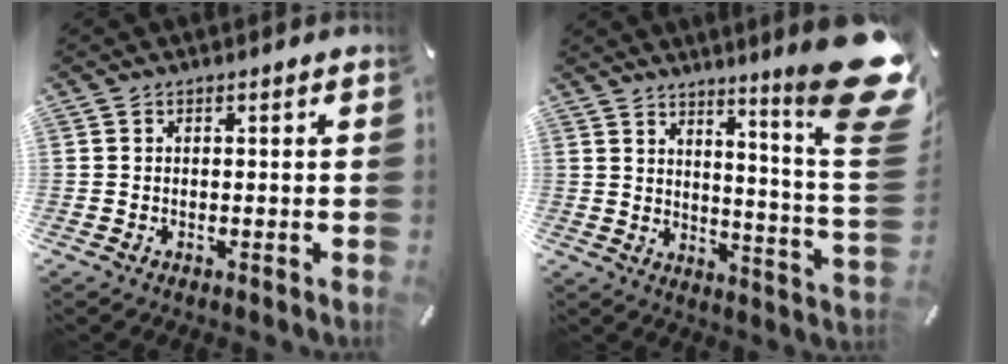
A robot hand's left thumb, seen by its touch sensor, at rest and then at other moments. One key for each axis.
{"total": 17.5, "fx": 9.7, "fy": 1.9, "fz": 14.4, "tx": -0.209, "ty": -0.088, "tz": 0.144}